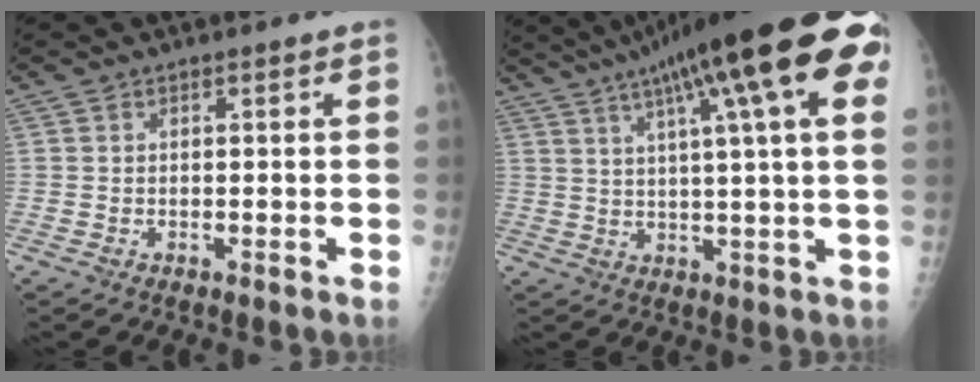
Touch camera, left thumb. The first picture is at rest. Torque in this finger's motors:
{"motor_torque": [0.94, 0.59, 1.93, -0.84, 0.53]}